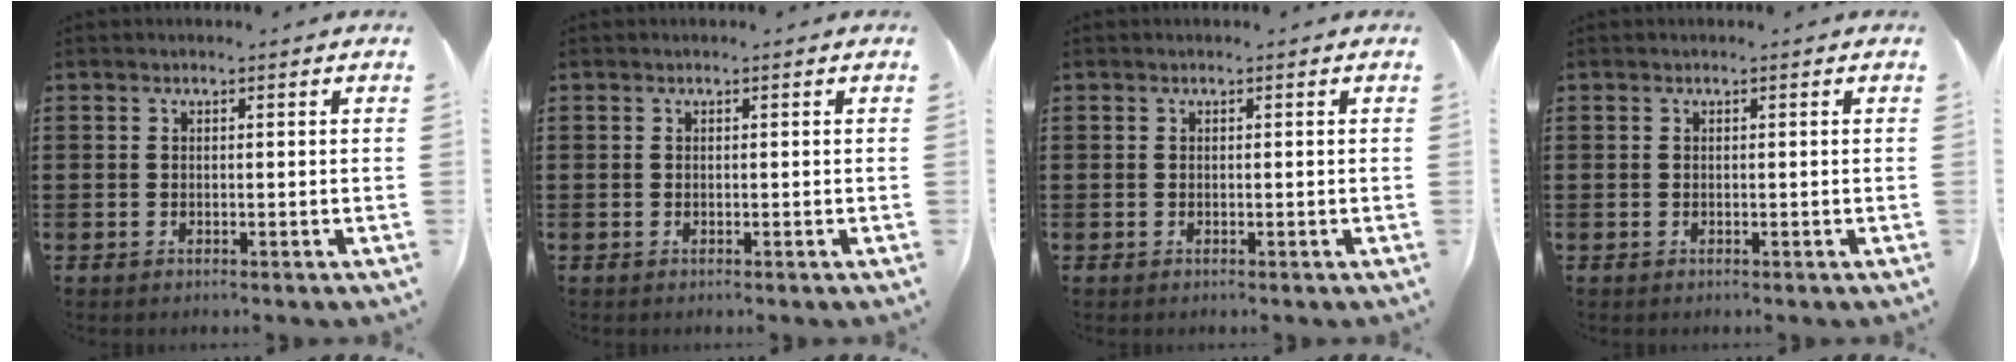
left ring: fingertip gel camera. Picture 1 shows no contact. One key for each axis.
{"total": 0.0}
{"total": 0.0}
{"total": 0.0}